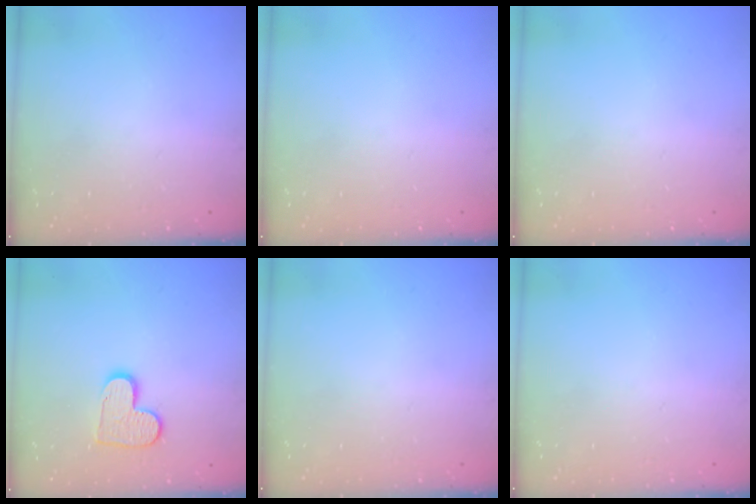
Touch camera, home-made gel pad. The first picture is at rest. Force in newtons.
{"total": 0.0}
{"total": 0.0}
{"total": 9.9, "press": 9.9, "slide": 0.3}
{"total": 0.0}
{"total": 0.0}